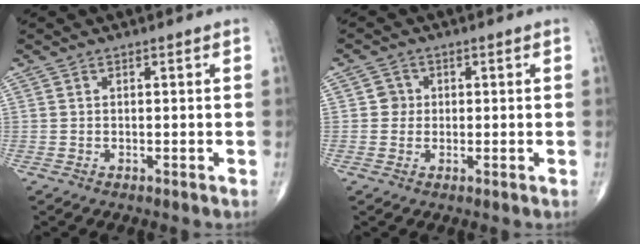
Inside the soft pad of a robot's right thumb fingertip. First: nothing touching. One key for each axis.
{"total": 2.4, "fx": 0.2, "fy": 2.4, "fz": 0.5, "tx": 0.009, "ty": 0.005, "tz": -0.003}